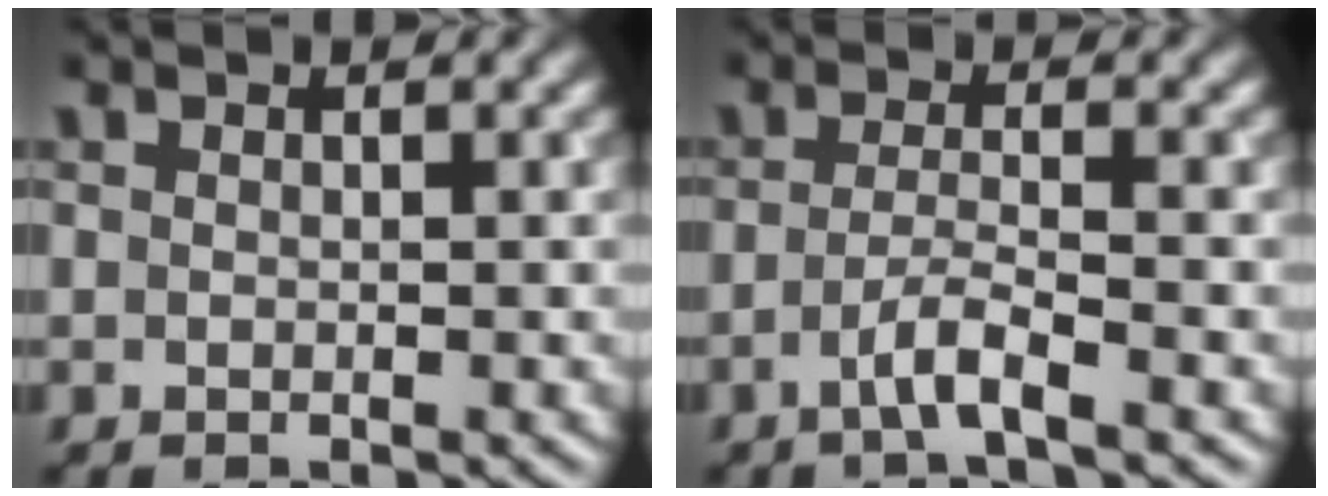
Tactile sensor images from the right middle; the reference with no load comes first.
{"total": 2.8, "force": [-1.4, 0.4, 2.4], "torque": [-0.042, 0.006, -0.034]}